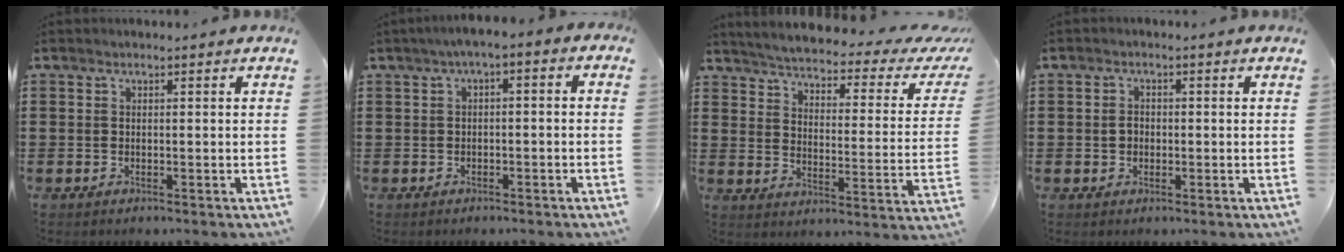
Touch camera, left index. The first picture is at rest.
{"total": 2.5, "force": [-2.0, 0.6, 1.4], "torque": [-0.026, 0.005, -0.044]}
{"total": 3.1, "force": [2.6, -0.1, 1.6], "torque": [-0.049, -0.027, 0.035]}
{"total": 1.7, "force": [-0.2, 1.5, 0.9], "torque": [-0.022, 0.007, -0.005]}